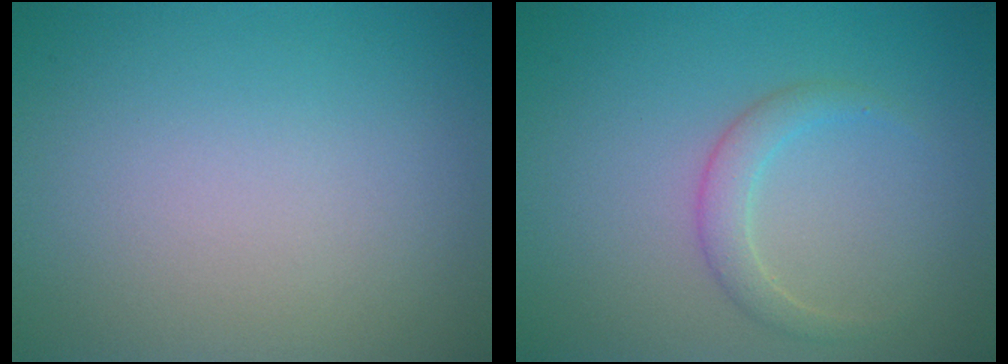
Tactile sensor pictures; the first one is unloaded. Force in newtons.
{"total": 1.8, "press": 1.8, "slide": 0.2}